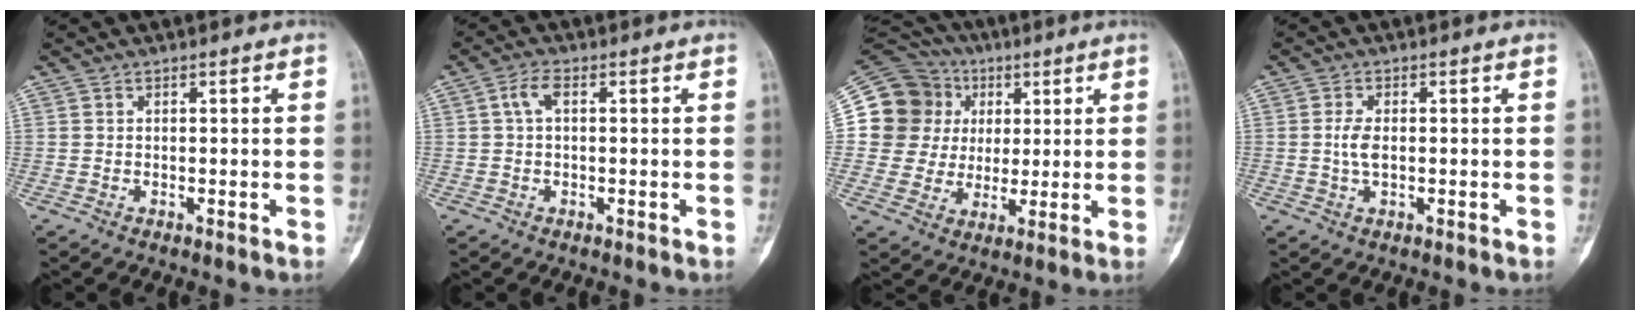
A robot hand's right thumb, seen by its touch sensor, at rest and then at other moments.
{"total": 3.0, "force": [0.5, 1.5, 2.5], "torque": [-0.052, 0.011, 0.008]}
{"total": 16.3, "force": [3.6, 15.4, 3.5], "torque": [-0.038, 0.042, 0.073]}
{"total": 3.1, "force": [0.0, 1.6, 2.7], "torque": [-0.057, 0.002, -0.001]}